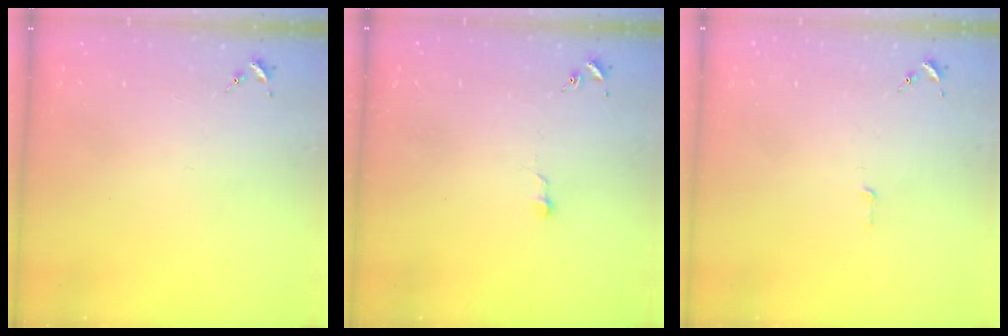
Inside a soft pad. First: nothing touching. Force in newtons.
{"total": 3.3, "press": 3.3, "slide": 0.2}
{"total": 2.4, "press": 2.4, "slide": 0.2}